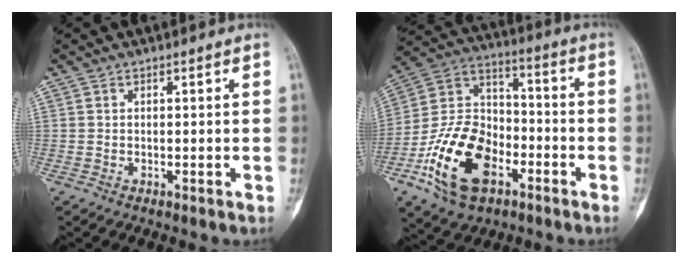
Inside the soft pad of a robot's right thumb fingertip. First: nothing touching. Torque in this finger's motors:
{"motor_torque": [0.26, 0.75, 1.77, -1.01, 0.45]}